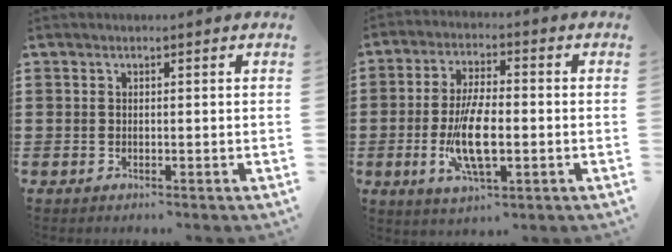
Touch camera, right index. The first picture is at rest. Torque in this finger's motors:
{"motor_torque": [2.14, 0.00, 1.05, 0.21]}